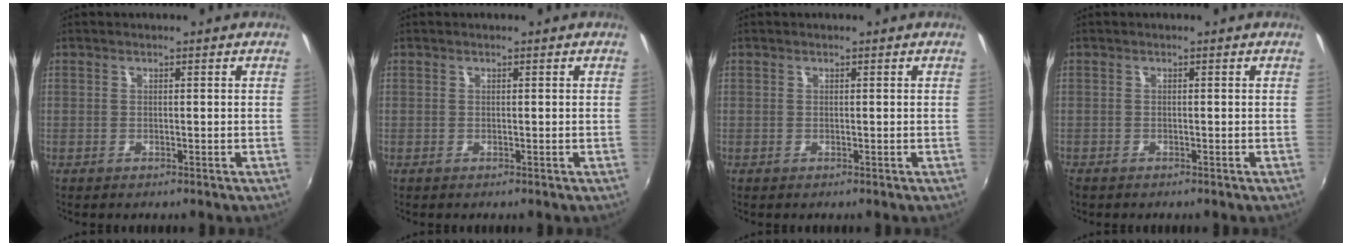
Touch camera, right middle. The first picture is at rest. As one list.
[{"total": 0.0}, {"total": 0.0}, {"total": 0.8, "force": [-0.7, 0.4, 0.2], "torque": [-0.007, -0.004, -0.014]}]